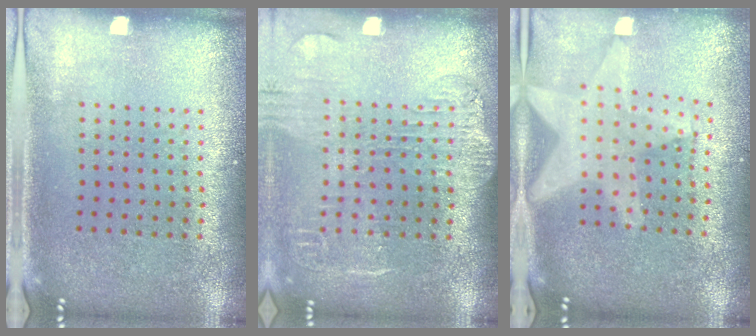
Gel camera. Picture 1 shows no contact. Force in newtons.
{"total": 1.9, "press": 1.6, "slide": 1.0}
{"total": 2.1, "press": 1.7, "slide": 1.2}